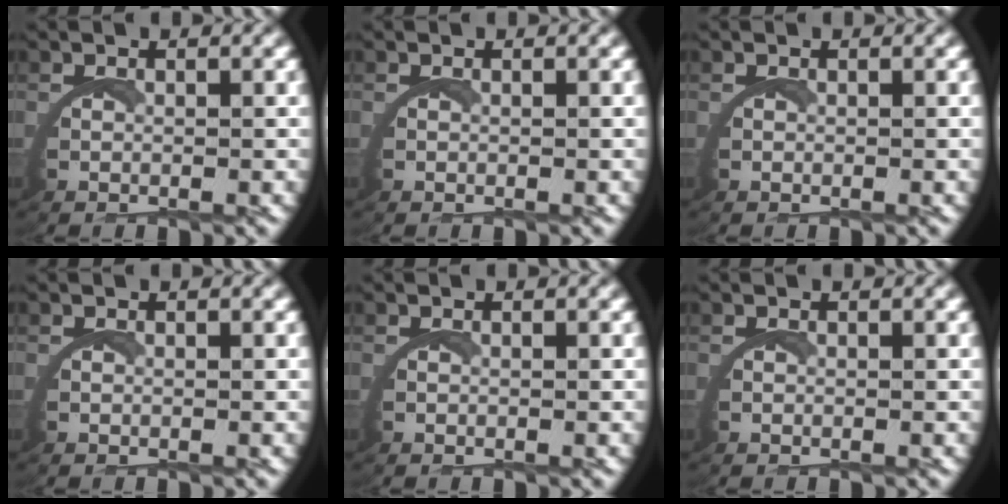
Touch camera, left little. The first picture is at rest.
{"total": 0.0}
{"total": 0.0}
{"total": 0.0}
{"total": 0.0}
{"total": 0.0}